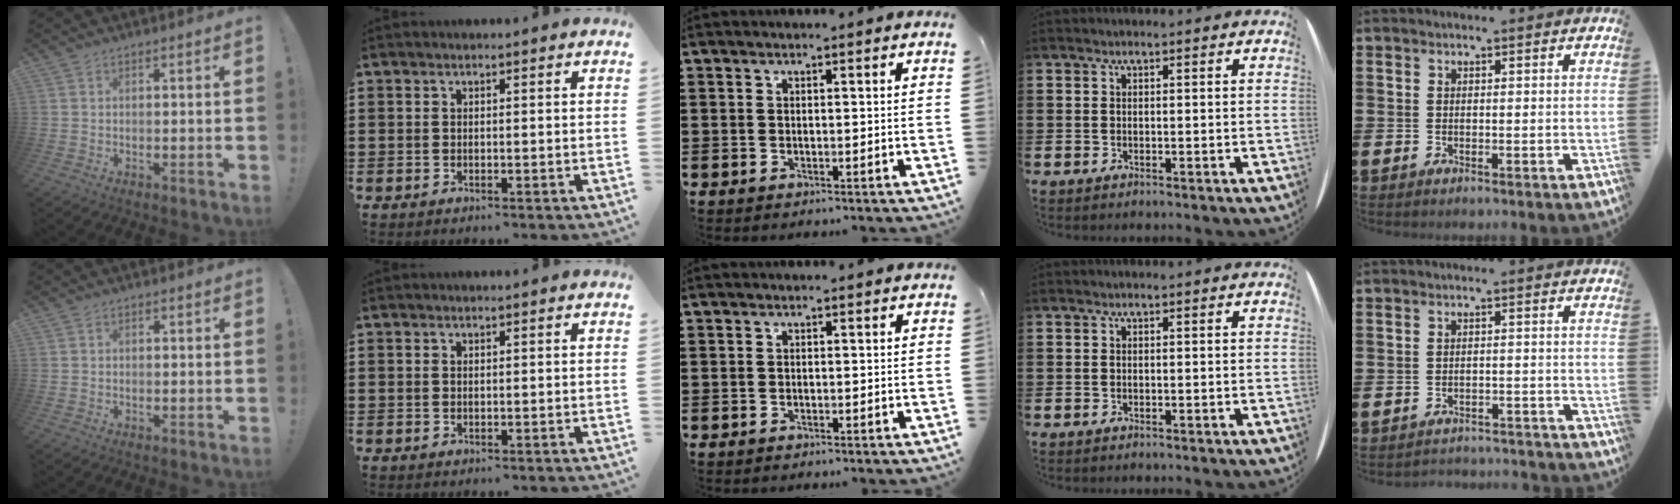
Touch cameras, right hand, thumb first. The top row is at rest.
{"thumb": {"total": 0.6, "force": [-0.3, 0.6, 0.2], "torque": [-0.006, 0.003, -0.003]}, "little": {"total": 2.1, "force": [-2.1, 0.0, -0.2], "torque": [-0.004, 0.004, -0.046]}}